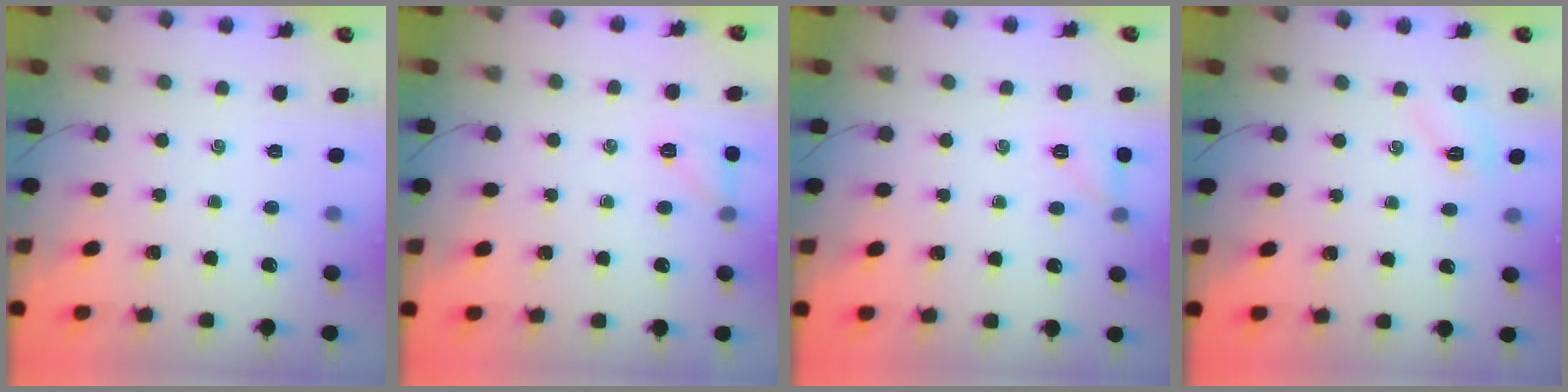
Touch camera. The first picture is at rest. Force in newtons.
{"total": 7.5, "press": 7.4, "slide": 1.2}
{"total": 6.3, "press": 6.1, "slide": 1.5}
{"total": 7.0, "press": 6.8, "slide": 1.5}